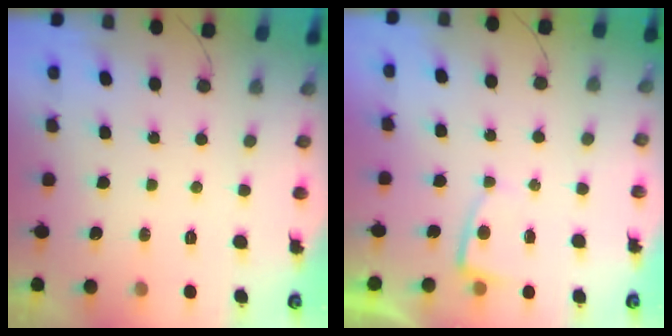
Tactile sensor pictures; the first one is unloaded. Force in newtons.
{"total": 2.2, "press": 2.2, "slide": 0.4}